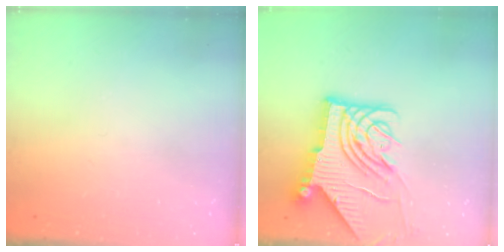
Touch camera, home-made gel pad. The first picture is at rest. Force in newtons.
{"total": 14.7, "press": 14.6, "slide": 1.7}